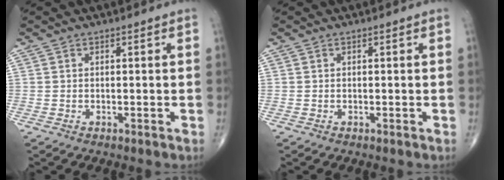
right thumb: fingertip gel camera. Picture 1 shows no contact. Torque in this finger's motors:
{"motor_torque": [-0.18, -0.07, -0.03, 0.03, 0.00]}